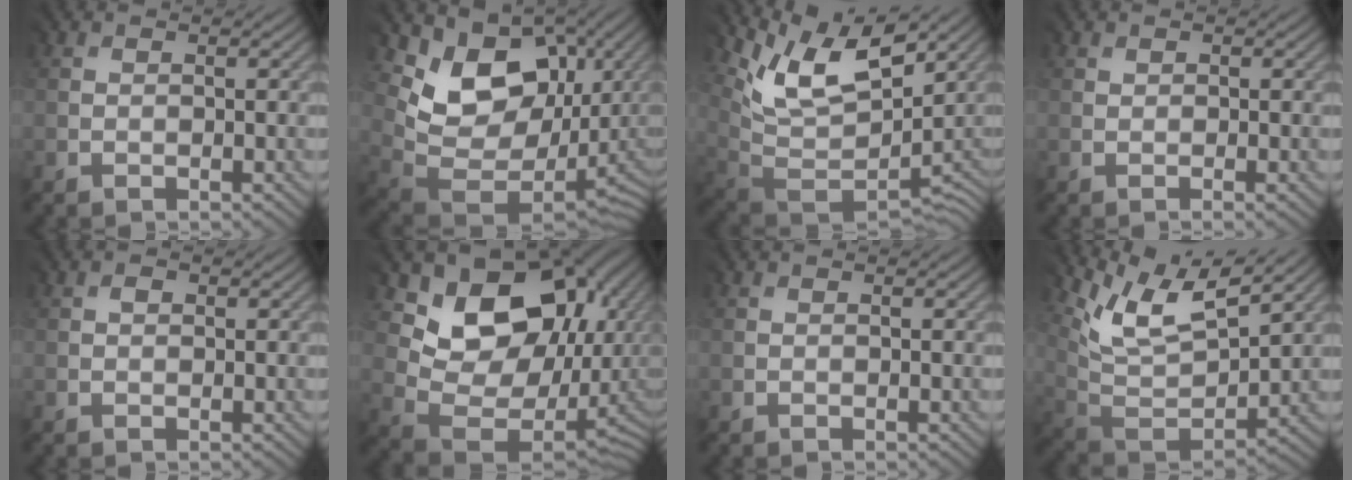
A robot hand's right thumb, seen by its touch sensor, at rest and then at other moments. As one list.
[{"total": 11.9, "force": [5.6, 8.7, 6.0], "torque": [-0.102, -0.003, 0.112]}, {"total": 9.9, "force": [6.9, 4.2, 5.7], "torque": [-0.121, 0.002, 0.140]}, {"total": 0.5, "force": [0.5, 0.0, 0.2], "torque": [-0.004, -0.001, 0.008]}, {"total": 1.0, "force": [0.5, 0.8, 0.3], "torque": [-0.003, 0.002, 0.009]}, {"total": 14.0, "force": [6.1, 10.4, 7.0], "torque": [-0.098, -0.006, 0.126]}, {"total": 0.0}, {"total": 9.6, "force": [7.7, 3.1, 4.8], "torque": [-0.123, 0.004, 0.151]}]